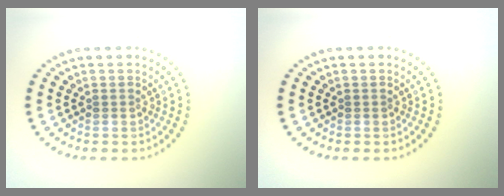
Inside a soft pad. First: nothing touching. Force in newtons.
{"total": 0.0}